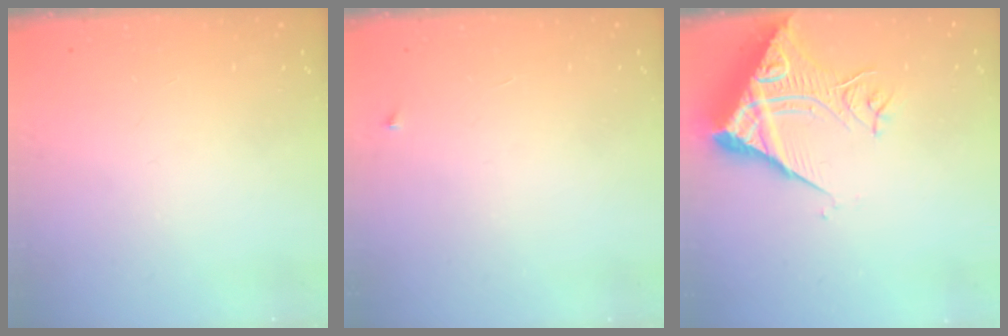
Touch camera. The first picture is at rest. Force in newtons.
{"total": 2.3, "press": 2.3, "slide": 0.3}
{"total": 11.1, "press": 11.0, "slide": 1.3}